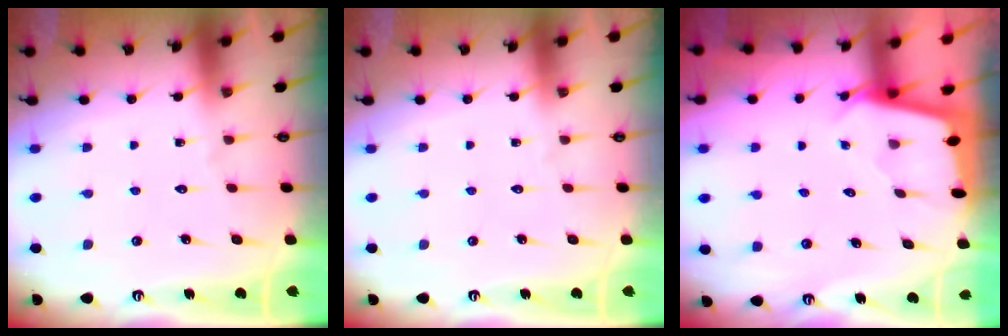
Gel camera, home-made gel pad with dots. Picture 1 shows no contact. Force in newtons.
{"total": 0.0}
{"total": 2.0, "press": 2.0, "slide": 0.2}